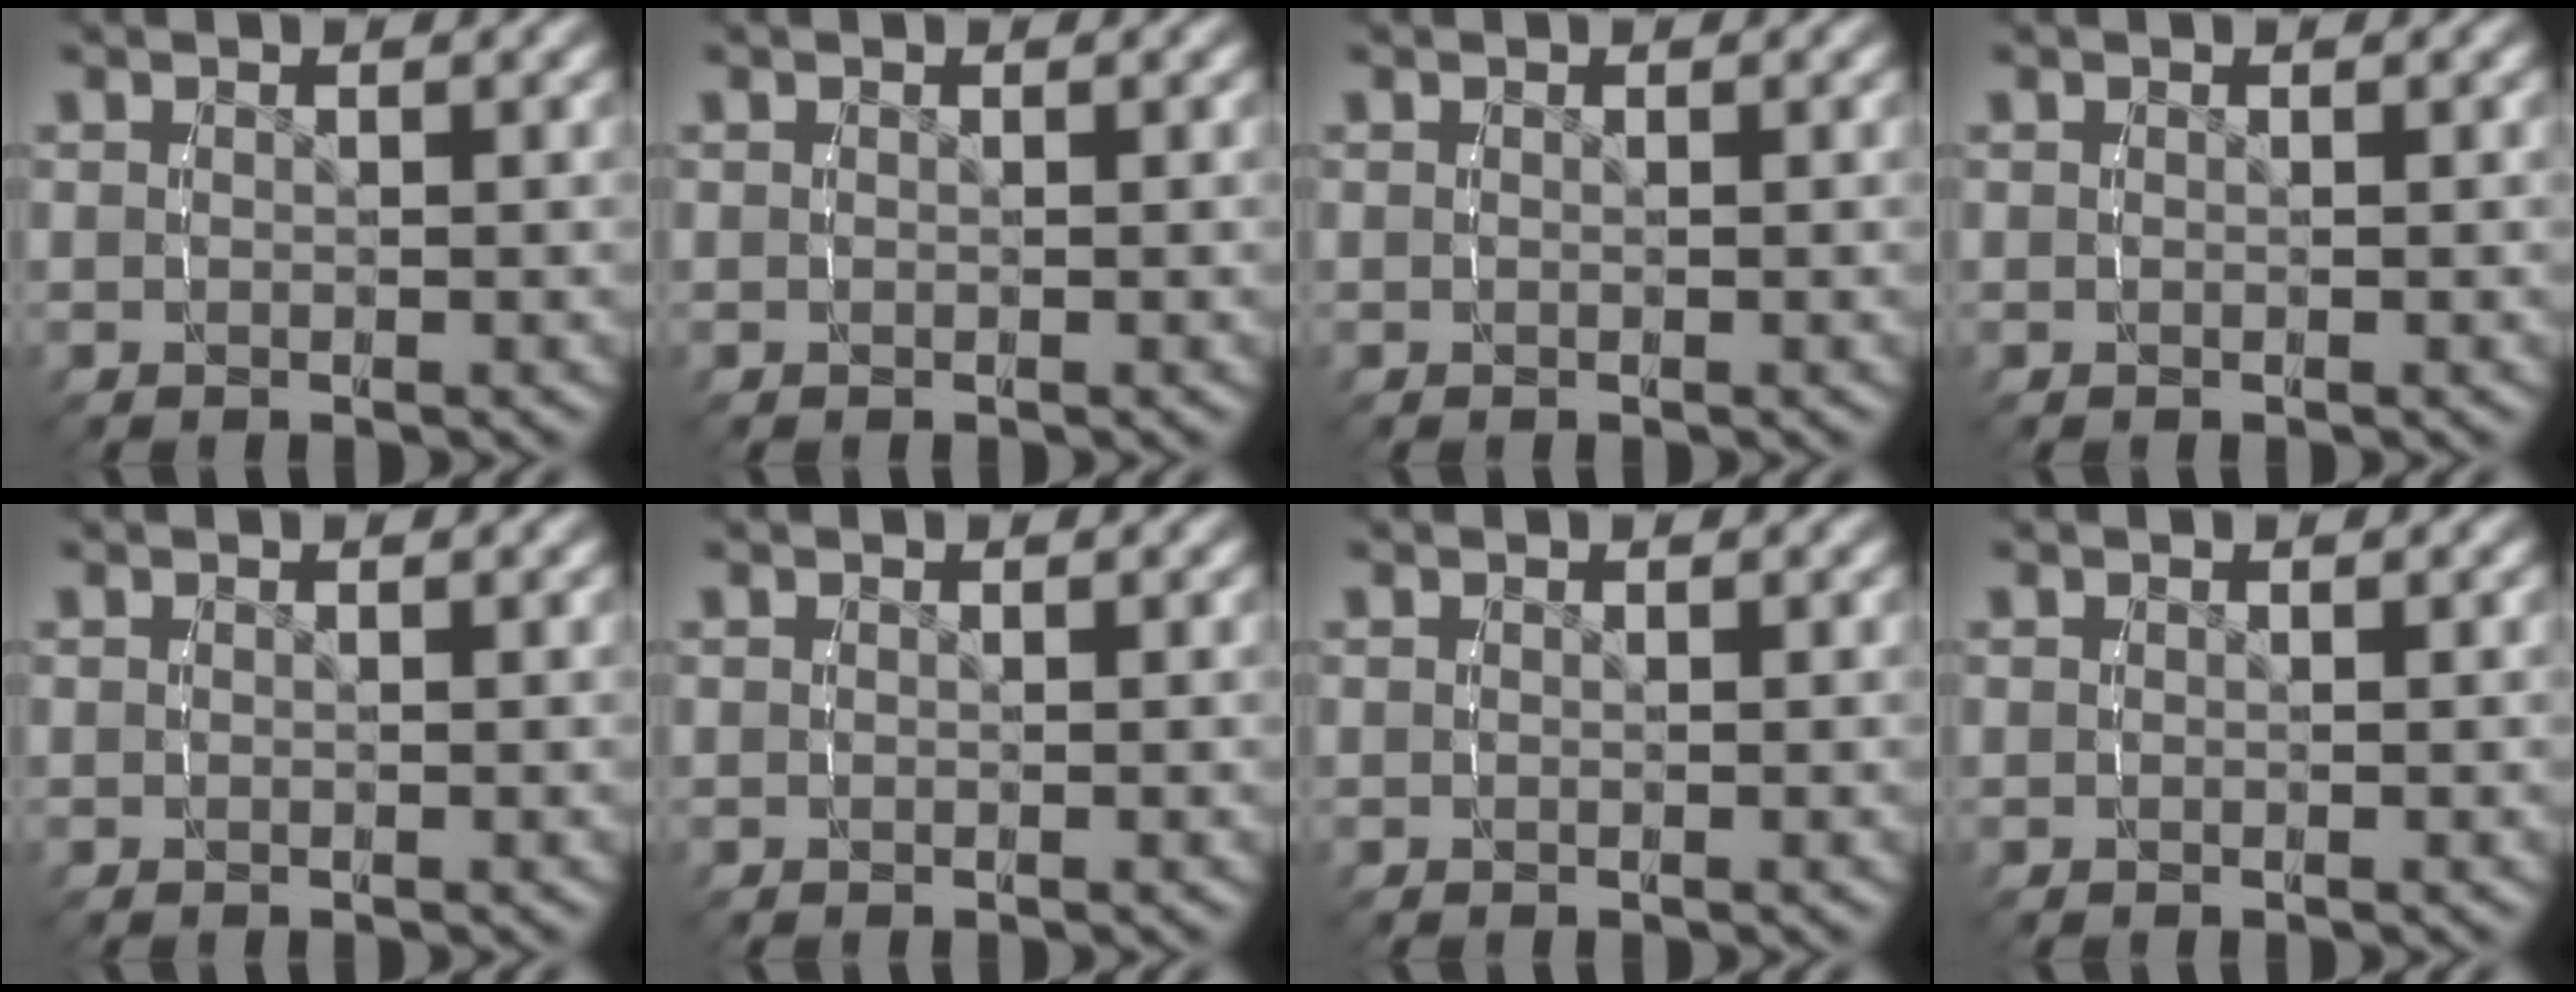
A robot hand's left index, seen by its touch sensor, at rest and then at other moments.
{"total": 0.0}
{"total": 0.0}
{"total": 0.0}
{"total": 0.0}
{"total": 0.0}
{"total": 0.0}
{"total": 0.0}